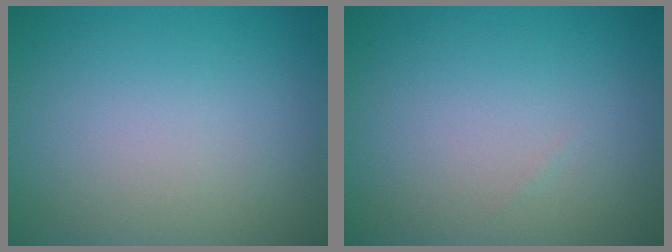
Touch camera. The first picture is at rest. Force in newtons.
{"total": 0.0}